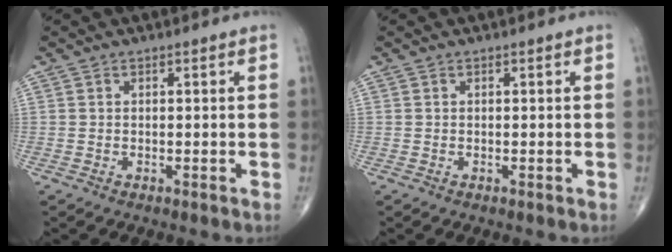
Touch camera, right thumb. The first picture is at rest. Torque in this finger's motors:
{"motor_torque": [-0.09, 0.12, 0.00, 0.00, 0.00]}